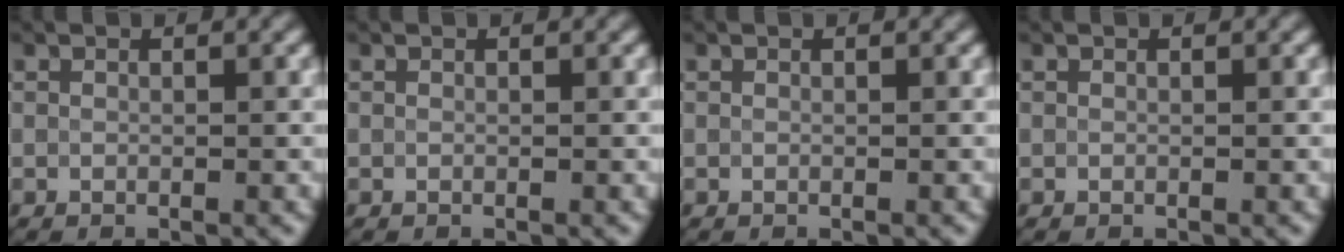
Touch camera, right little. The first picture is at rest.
{"total": 0.0}
{"total": 0.0}
{"total": 0.0}